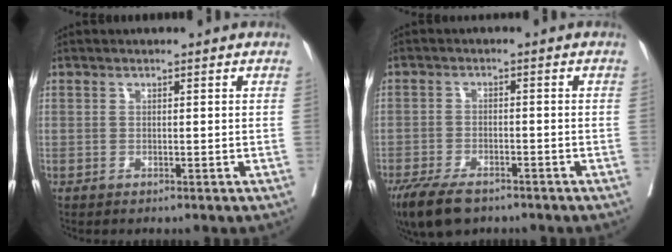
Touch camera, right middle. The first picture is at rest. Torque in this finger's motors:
{"motor_torque": [0.77, -0.50, 0.28, 0.03]}